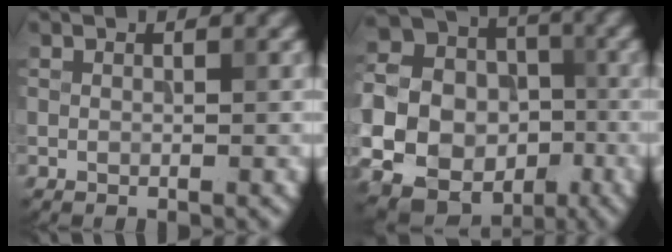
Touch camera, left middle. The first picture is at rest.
{"total": 16.2, "force": [-4.2, 14.5, 5.8], "torque": [-0.166, -0.023, -0.084]}